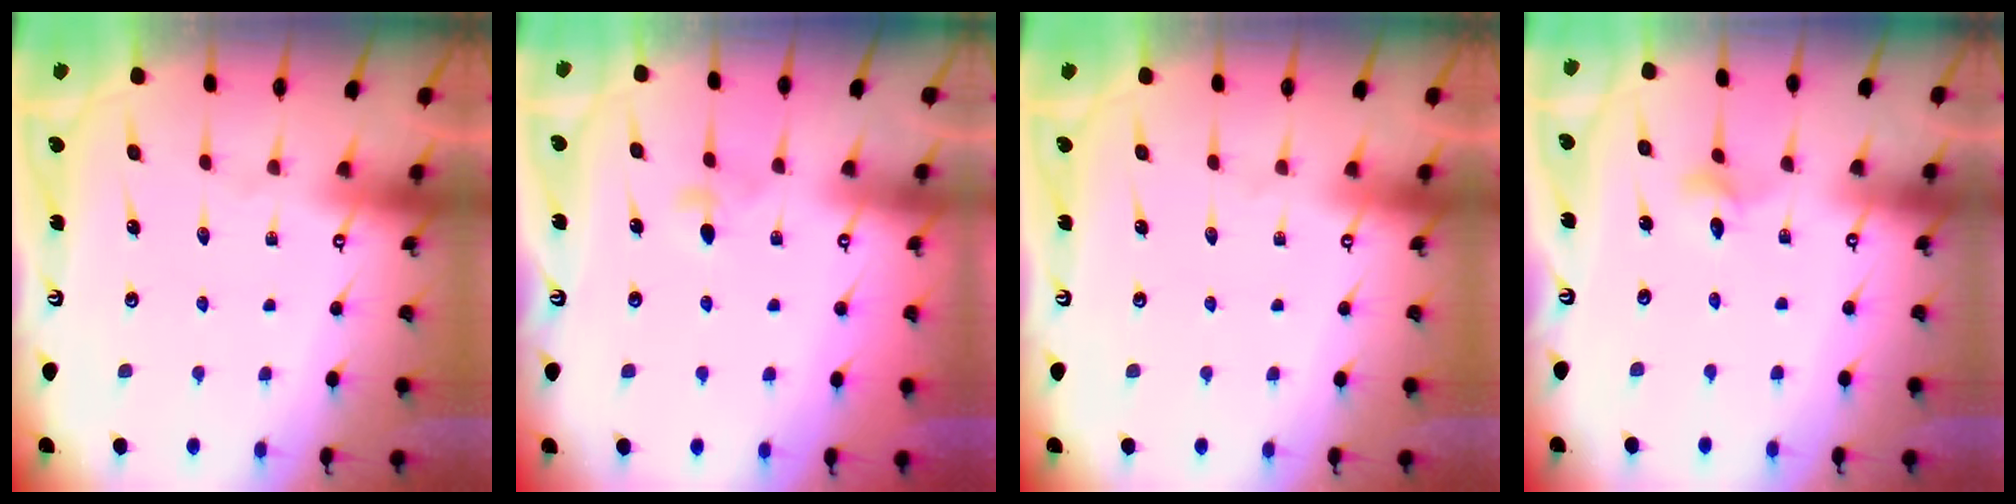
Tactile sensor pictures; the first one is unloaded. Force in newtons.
{"total": 3.3, "press": 3.2, "slide": 0.9}
{"total": 0.0}
{"total": 2.8, "press": 2.8, "slide": 0.3}